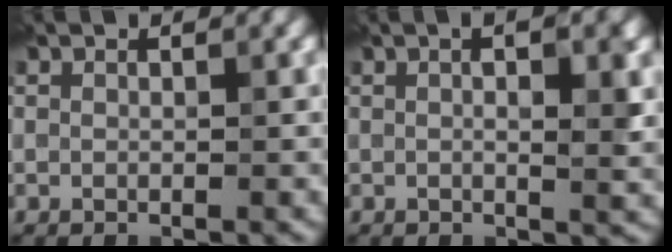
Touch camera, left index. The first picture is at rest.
{"total": 3.7, "force": [0.5, 0.8, 3.6], "torque": [-0.058, 0.006, 0.005]}